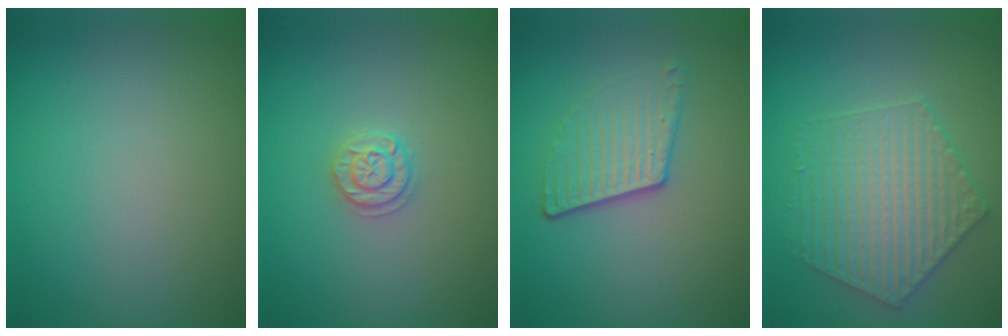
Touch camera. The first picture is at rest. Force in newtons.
{"total": 1.7, "press": 1.7, "slide": 0.2}
{"total": 3.6, "press": 2.7, "slide": 2.4}
{"total": 5.4, "press": 4.5, "slide": 2.9}